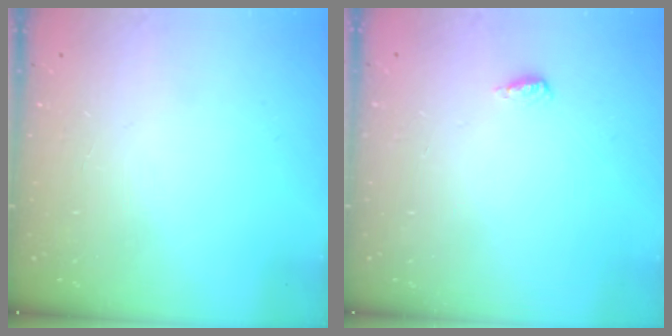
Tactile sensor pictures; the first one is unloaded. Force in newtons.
{"total": 4.4, "press": 4.1, "slide": 1.5}